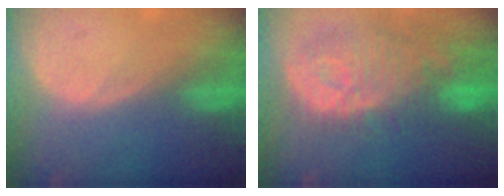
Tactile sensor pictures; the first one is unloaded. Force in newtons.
{"total": 12.5, "press": 11.1, "slide": 5.8}